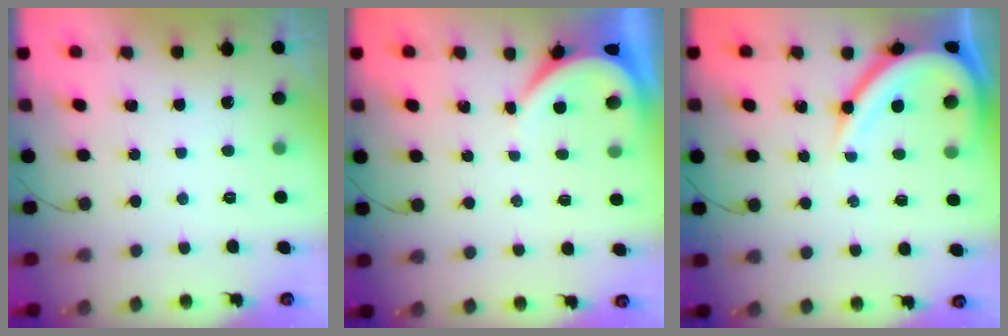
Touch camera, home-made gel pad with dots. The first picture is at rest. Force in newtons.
{"total": 3.4, "press": 3.4, "slide": 0.5}
{"total": 12.3, "press": 12.3, "slide": 1.2}